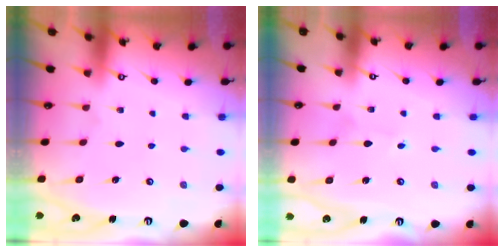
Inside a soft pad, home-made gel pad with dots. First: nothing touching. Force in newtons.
{"total": 1.9, "press": 1.9, "slide": 0.2}